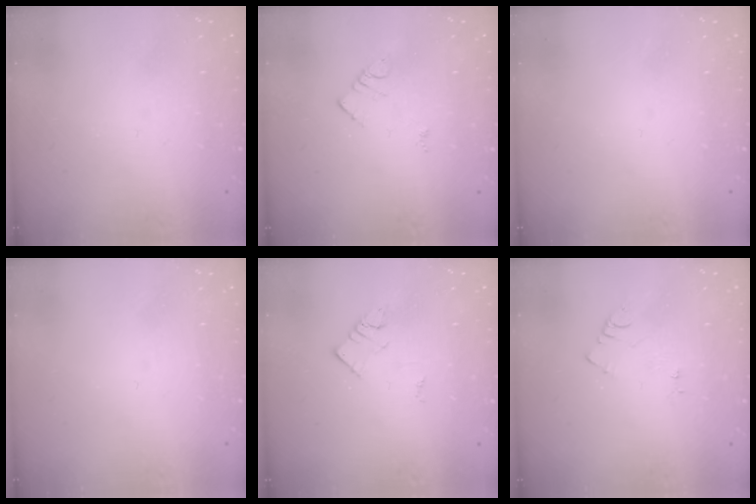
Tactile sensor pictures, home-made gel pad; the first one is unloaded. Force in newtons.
{"total": 3.7, "press": 3.7, "slide": 0.3}
{"total": 0.0}
{"total": 0.0}
{"total": 3.3, "press": 3.3, "slide": 0.2}
{"total": 4.2, "press": 4.2, "slide": 0.4}